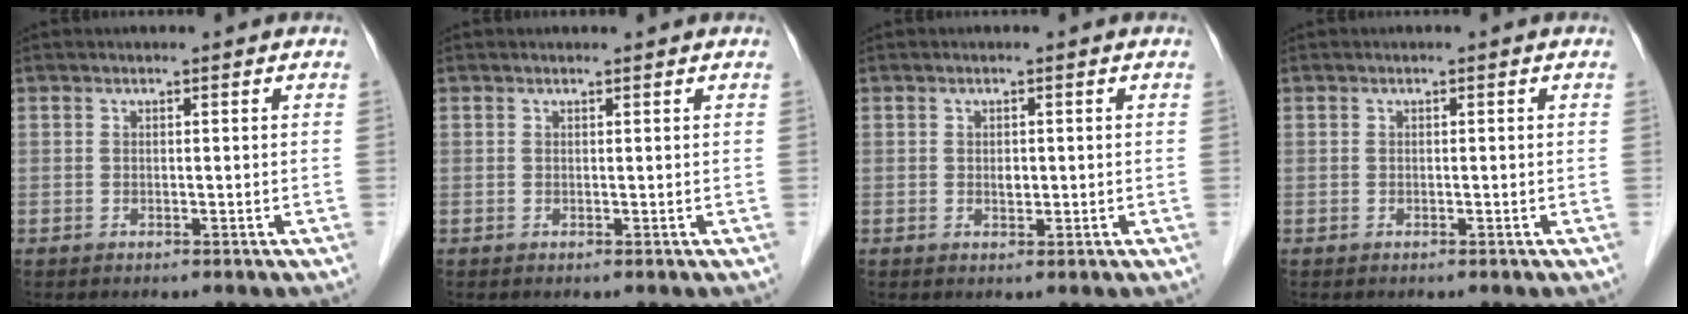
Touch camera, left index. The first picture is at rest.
{"total": 0.9, "force": [0.9, 0.1, 0.1], "torque": [-0.010, 0.004, 0.012]}
{"total": 1.0, "force": [0.1, 0.7, 0.7], "torque": [-0.011, -0.001, 0.001]}
{"total": 0.0}